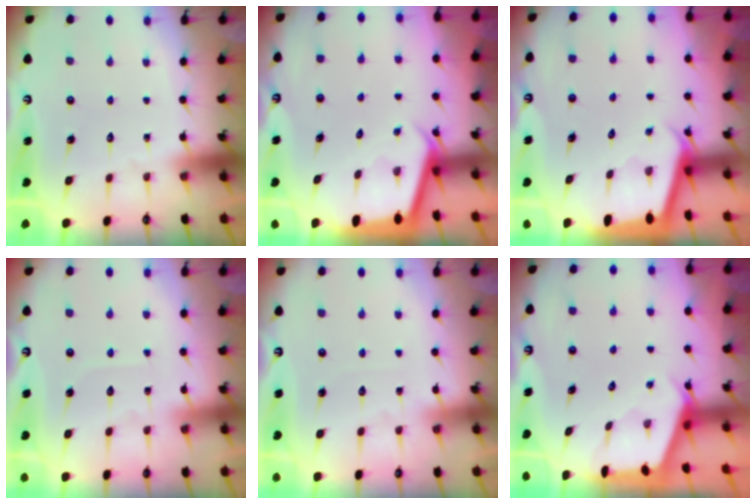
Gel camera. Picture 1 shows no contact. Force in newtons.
{"total": 2.3, "press": 2.3, "slide": 0.1}
{"total": 2.0, "press": 2.0, "slide": 0.1}
{"total": 5.6, "press": 5.6, "slide": 0.6}
{"total": 2.7, "press": 2.7, "slide": 0.4}
{"total": 2.5, "press": 2.5, "slide": 0.3}